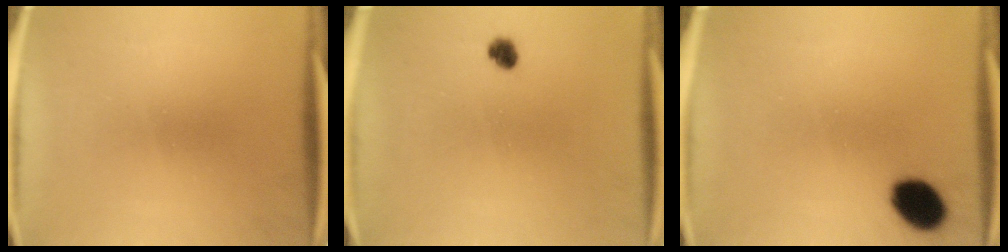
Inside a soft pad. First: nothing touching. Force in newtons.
{"total": 2.2}
{"total": 8.3}